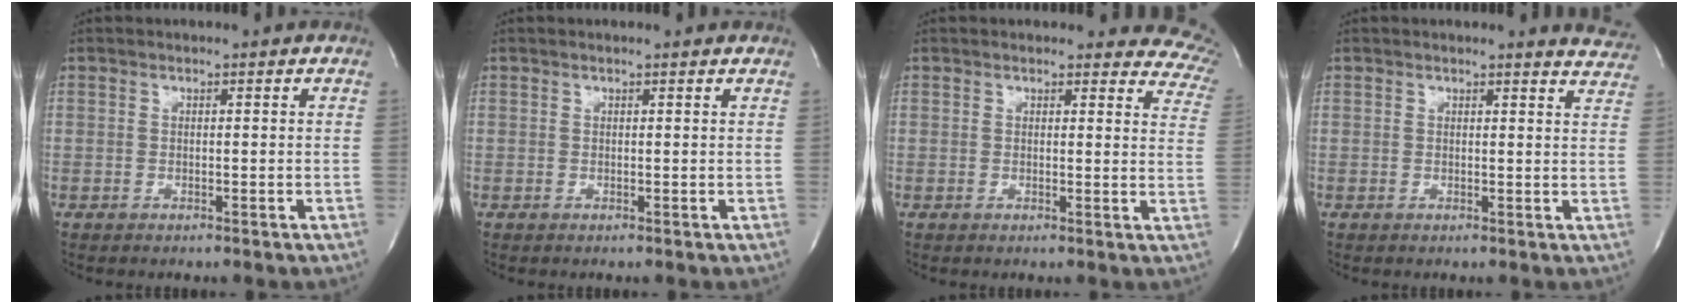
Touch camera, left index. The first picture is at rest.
{"total": 1.2, "force": [1.1, 0.1, 0.3], "torque": [-0.012, 0.006, 0.008]}
{"total": 10.8, "force": [9.9, 3.8, 1.6], "torque": [0.035, -0.050, 0.057]}
{"total": 5.2, "force": [5.2, 0.6, 0.4], "torque": [0.008, -0.038, 0.021]}